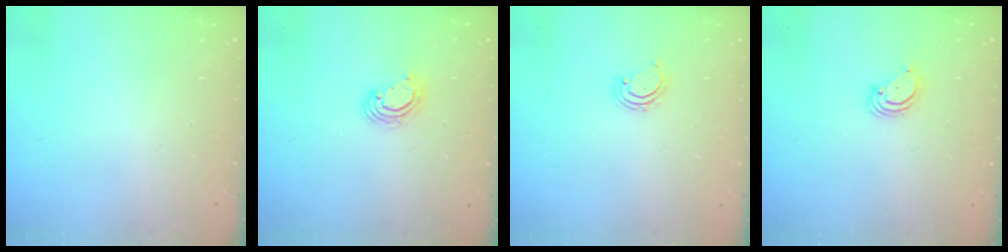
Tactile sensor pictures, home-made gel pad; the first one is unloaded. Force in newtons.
{"total": 5.6, "press": 5.6, "slide": 0.3}
{"total": 2.6, "press": 2.6, "slide": 0.3}
{"total": 3.8, "press": 3.8, "slide": 0.3}